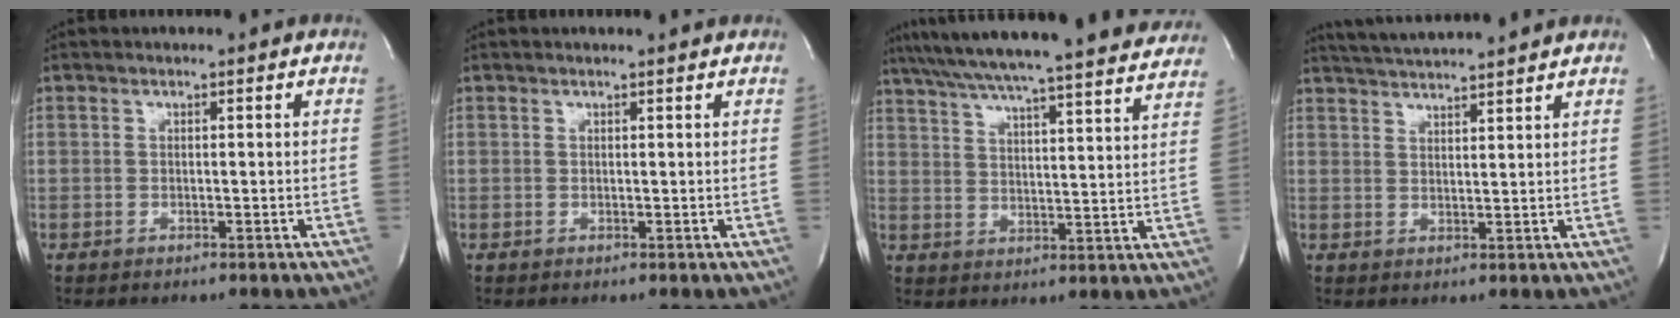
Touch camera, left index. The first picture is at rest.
{"total": 0.6, "force": [0.5, -0.3, 0.0], "torque": [-0.007, -0.014, -0.001]}
{"total": 30.1, "force": [27.3, 1.8, 12.4], "torque": [-0.210, -0.028, 0.354]}
{"total": 8.4, "force": [7.9, -0.6, 3.1], "torque": [-0.060, 0.012, 0.119]}